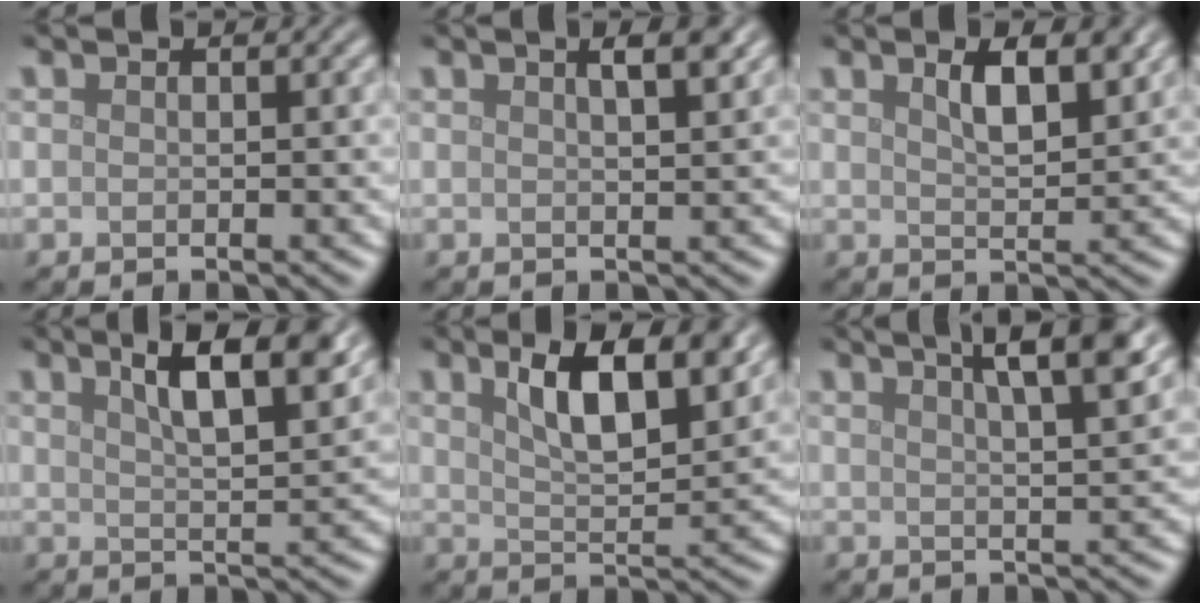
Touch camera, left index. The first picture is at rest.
{"total": 3.4, "force": [1.8, 1.2, 2.6], "torque": [-0.009, 0.013, 0.007]}
{"total": 4.0, "force": [2.0, 1.3, 3.1], "torque": [-0.052, 0.002, 0.036]}
{"total": 7.1, "force": [3.9, 1.9, 5.6], "torque": [-0.077, 0.012, 0.058]}
{"total": 7.2, "force": [3.6, 2.4, 5.7], "torque": [-0.092, 0.003, 0.058]}
{"total": 6.5, "force": [3.7, 1.6, 5.1], "torque": [-0.050, 0.025, 0.034]}